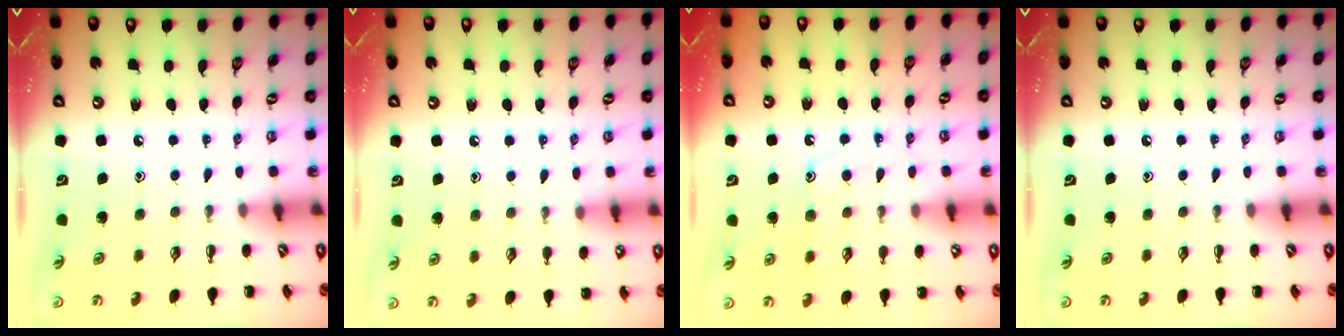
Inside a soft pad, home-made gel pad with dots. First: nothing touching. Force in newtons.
{"total": 6.7, "press": 6.3, "slide": 2.3}
{"total": 10.7, "press": 10.7, "slide": 1.0}
{"total": 0.0}